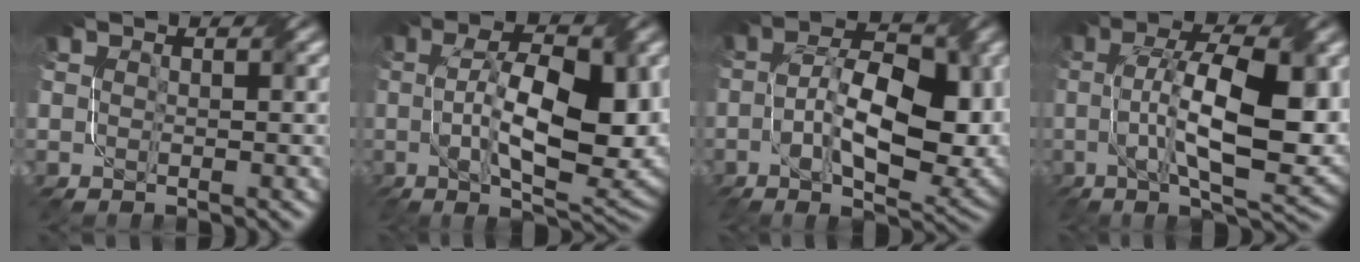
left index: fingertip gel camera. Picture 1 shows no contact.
{"total": 11.8, "force": [0.1, 4.8, 10.8], "torque": [-0.172, -0.001, 0.013]}
{"total": 11.8, "force": [-1.2, 5.6, 10.3], "torque": [-0.168, -0.001, -0.013]}
{"total": 12.4, "force": [0.5, 4.1, 11.7], "torque": [-0.188, 0.005, 0.013]}